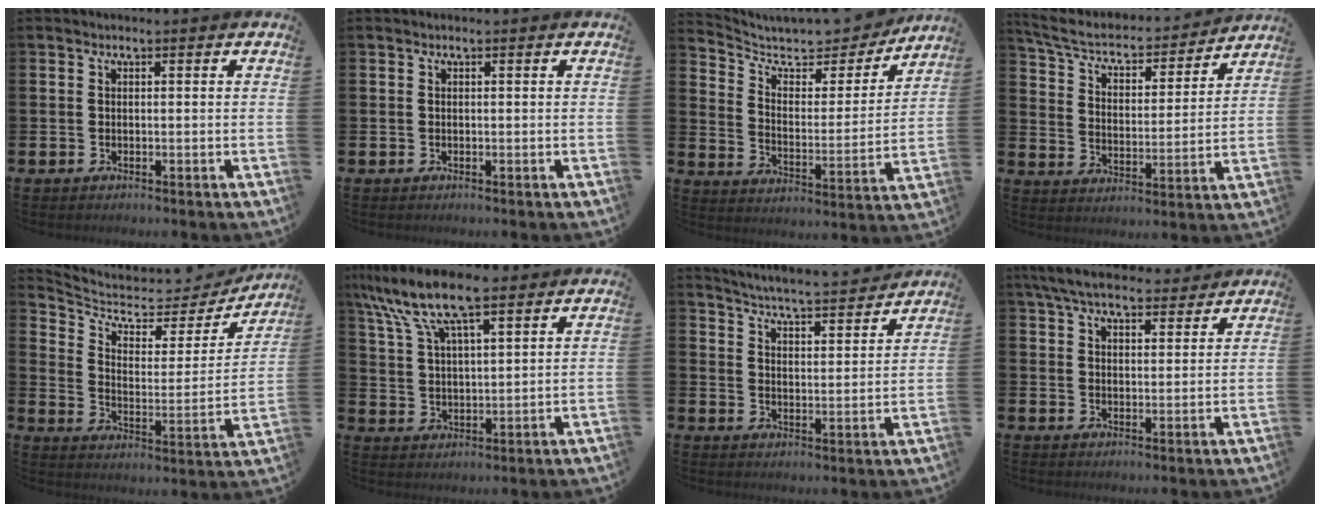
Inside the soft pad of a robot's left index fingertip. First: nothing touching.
{"total": 0.0}
{"total": 8.1, "force": [7.1, 2.7, 2.6], "torque": [-0.075, -0.053, 0.118]}
{"total": 5.9, "force": [5.3, 1.9, 2.0], "torque": [-0.070, -0.042, 0.084]}
{"total": 5.6, "force": [4.9, 2.4, 1.4], "torque": [-0.054, -0.046, 0.076]}
{"total": 10.9, "force": [8.5, 2.7, 6.2], "torque": [-0.142, -0.019, 0.152]}
{"total": 5.2, "force": [5.2, 0.0, 0.8], "torque": [-0.041, -0.045, 0.086]}
{"total": 6.5, "force": [6.0, 1.5, 1.9], "torque": [-0.054, -0.024, 0.108]}